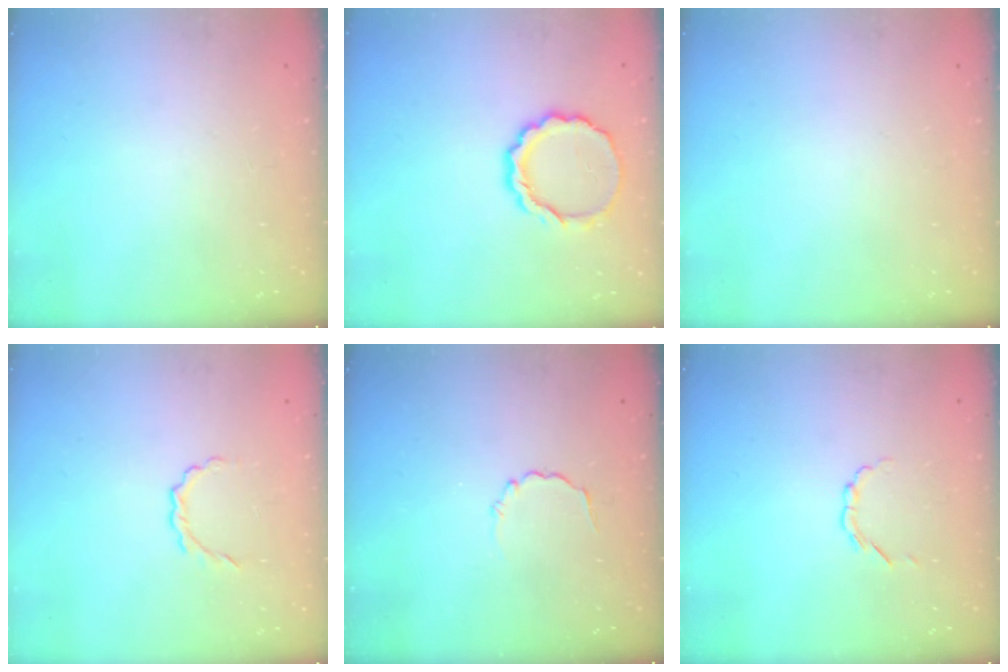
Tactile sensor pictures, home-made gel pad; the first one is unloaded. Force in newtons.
{"total": 9.6, "press": 9.5, "slide": 1.7}
{"total": 0.0}
{"total": 3.2, "press": 3.0, "slide": 1.0}
{"total": 2.1, "press": 1.9, "slide": 0.9}
{"total": 2.1, "press": 1.9, "slide": 0.7}